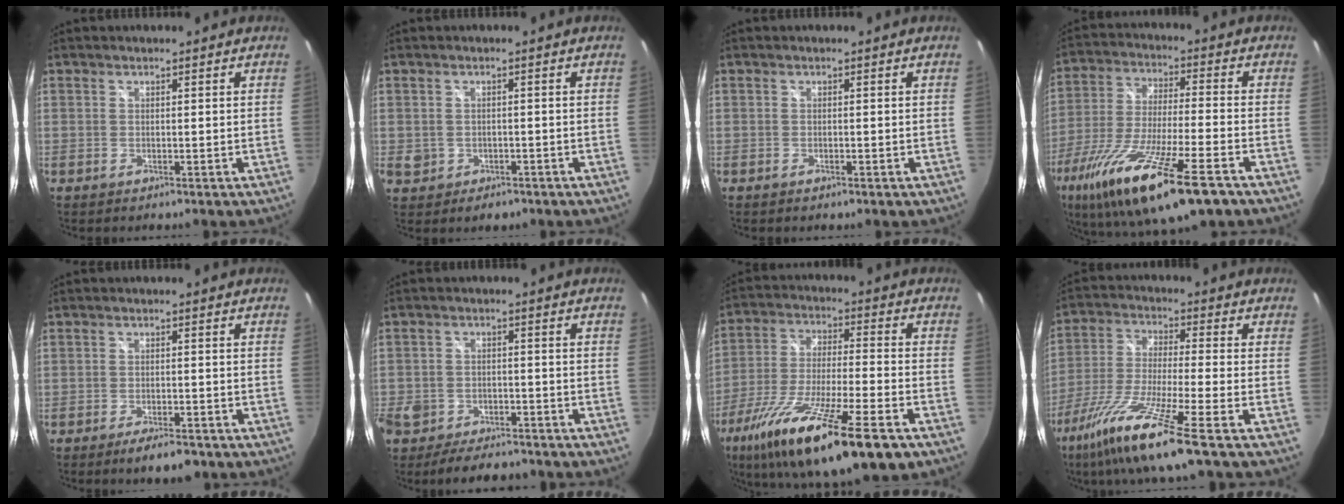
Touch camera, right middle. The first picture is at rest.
{"total": 4.2, "force": [-1.1, 3.7, 1.6], "torque": [-0.038, -0.002, -0.009]}
{"total": 0.7, "force": [-0.4, 0.4, 0.4], "torque": [-0.005, -0.002, -0.008]}
{"total": 23.4, "force": [-14.1, 4.1, 18.2], "torque": [-0.356, -0.071, -0.248]}
{"total": 5.1, "force": [-3.8, 1.4, 3.2], "torque": [-0.063, -0.005, -0.056]}
{"total": 10.9, "force": [-7.9, 5.9, 4.5], "torque": [-0.128, -0.009, -0.127]}
{"total": 24.3, "force": [-14.7, 4.1, 18.9], "torque": [-0.353, -0.063, -0.253]}
{"total": 15.8, "force": [-9.9, 0.1, 12.3], "torque": [-0.260, -0.042, -0.182]}